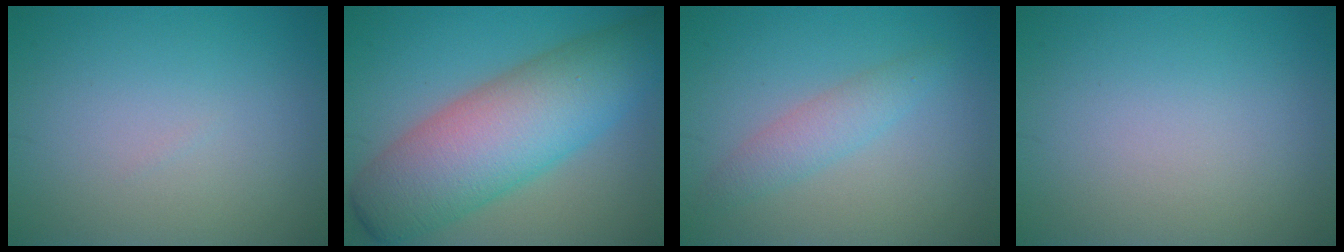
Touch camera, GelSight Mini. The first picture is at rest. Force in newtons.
{"total": 10.8, "press": 10.8, "slide": 0.2}
{"total": 2.4, "press": 2.4, "slide": 0.1}
{"total": 0.0}